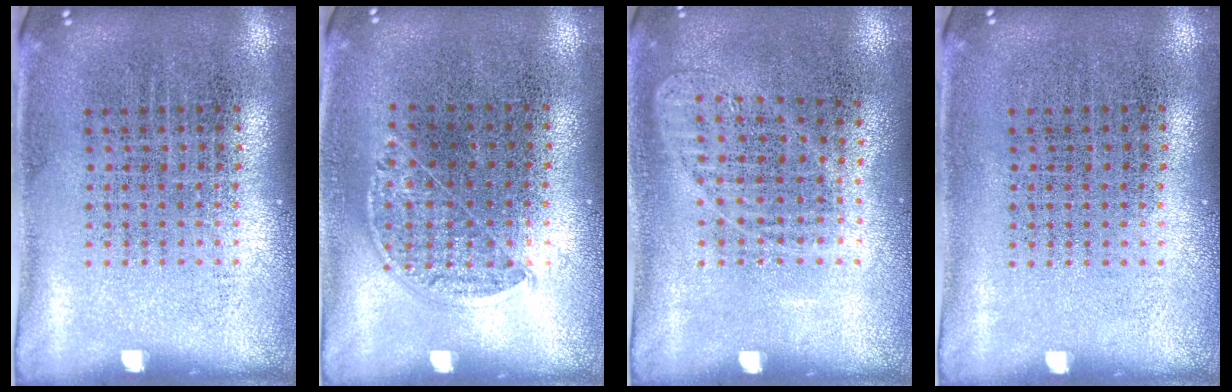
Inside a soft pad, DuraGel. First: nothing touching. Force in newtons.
{"total": 0.8, "press": 0.6, "slide": 0.6}
{"total": 0.9, "press": 0.9, "slide": 0.3}
{"total": 0.0}